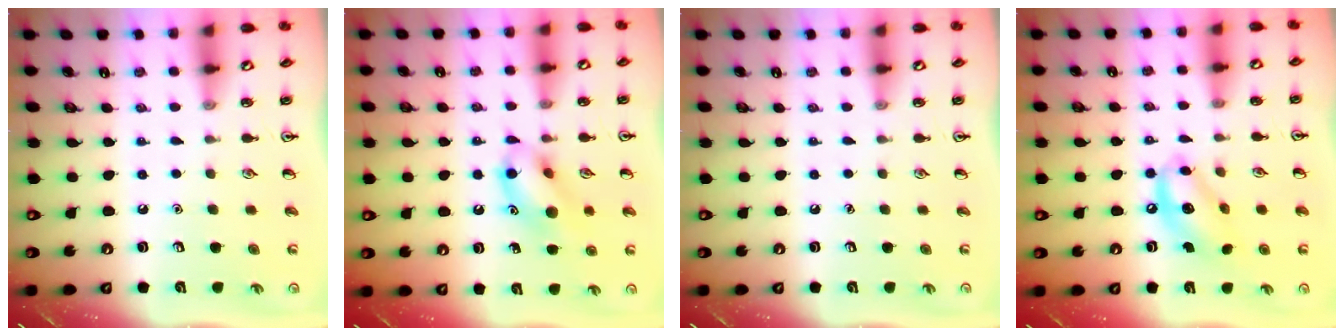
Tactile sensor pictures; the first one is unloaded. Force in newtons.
{"total": 12.6, "press": 12.5, "slide": 1.6}
{"total": 0.0}
{"total": 11.2, "press": 10.9, "slide": 2.5}